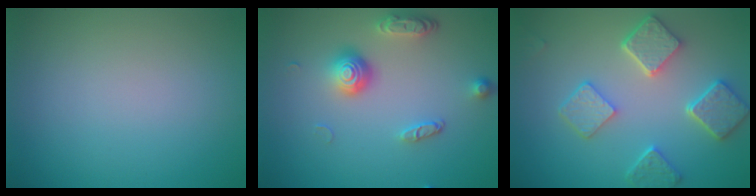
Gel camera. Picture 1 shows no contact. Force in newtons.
{"total": 3.8, "press": 2.8, "slide": 2.5}
{"total": 5.4, "press": 4.2, "slide": 3.3}